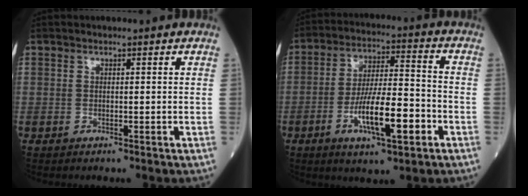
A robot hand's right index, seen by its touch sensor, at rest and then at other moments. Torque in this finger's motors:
{"motor_torque": [1.62, -0.52, 0.79, 0.21]}